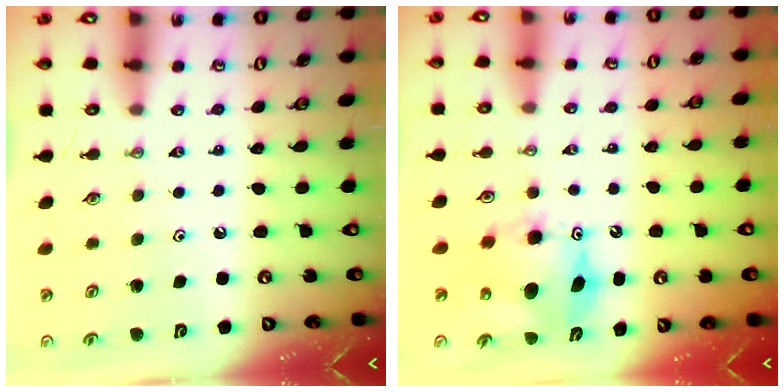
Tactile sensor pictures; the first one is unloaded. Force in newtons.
{"total": 9.9, "press": 9.9, "slide": 0.9}